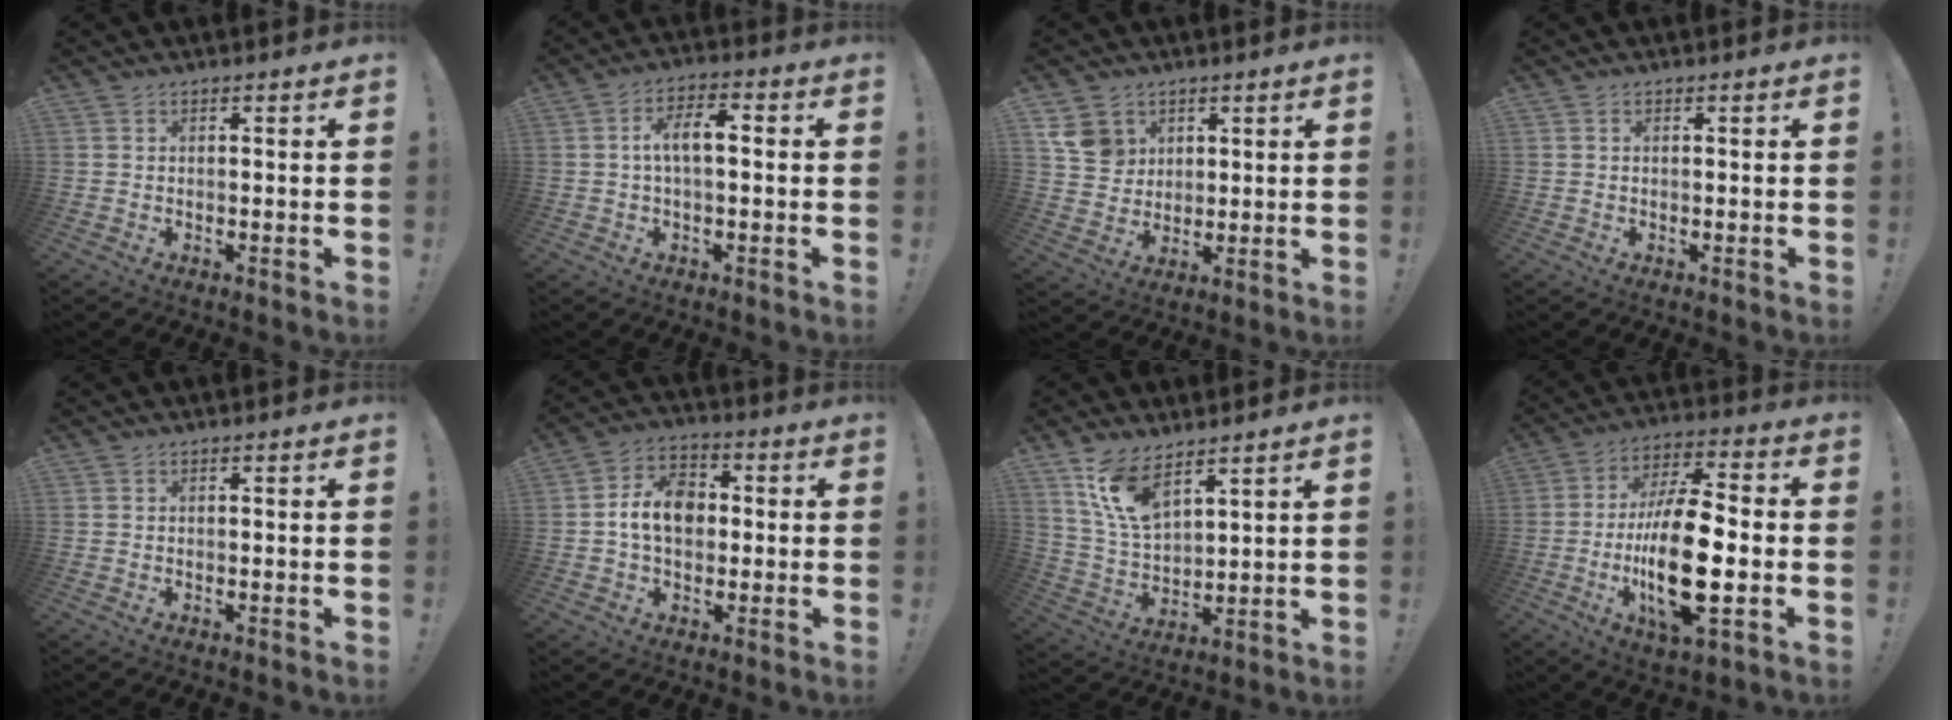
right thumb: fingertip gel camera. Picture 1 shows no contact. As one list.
[{"total": 7.6, "force": [0.2, 3.2, 6.8], "torque": [-0.127, 0.015, 0.001]}, {"total": 9.2, "force": [4.3, 7.8, 2.4], "torque": [-0.024, -0.021, 0.089]}, {"total": 0.0}, {"total": 0.0}, {"total": 11.3, "force": [-0.1, 8.3, 7.7], "torque": [-0.128, 0.016, 0.000]}, {"total": 12.0, "force": [8.4, 5.2, 6.8], "torque": [-0.146, -0.034, 0.164]}, {"total": 20.5, "force": [-3.8, 7.3, 18.8], "torque": [-0.356, 0.000, -0.064]}]